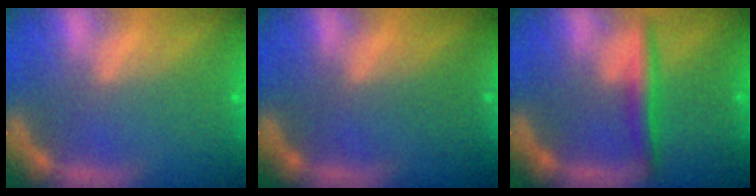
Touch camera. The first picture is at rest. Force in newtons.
{"total": 1.9}
{"total": 3.0}